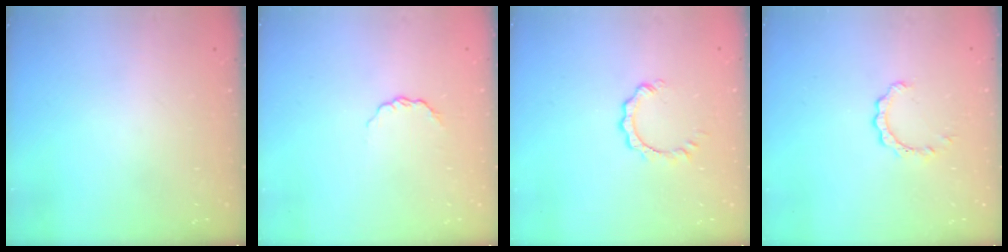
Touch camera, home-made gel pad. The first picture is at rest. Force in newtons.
{"total": 3.3, "press": 3.3, "slide": 0.3}
{"total": 2.9, "press": 2.8, "slide": 0.3}
{"total": 2.1, "press": 2.1, "slide": 0.1}